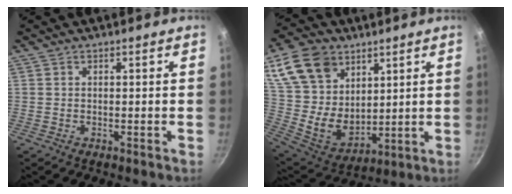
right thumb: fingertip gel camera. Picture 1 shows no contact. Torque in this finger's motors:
{"motor_torque": [-0.21, 1.64, 0.39, -0.18, 0.13]}